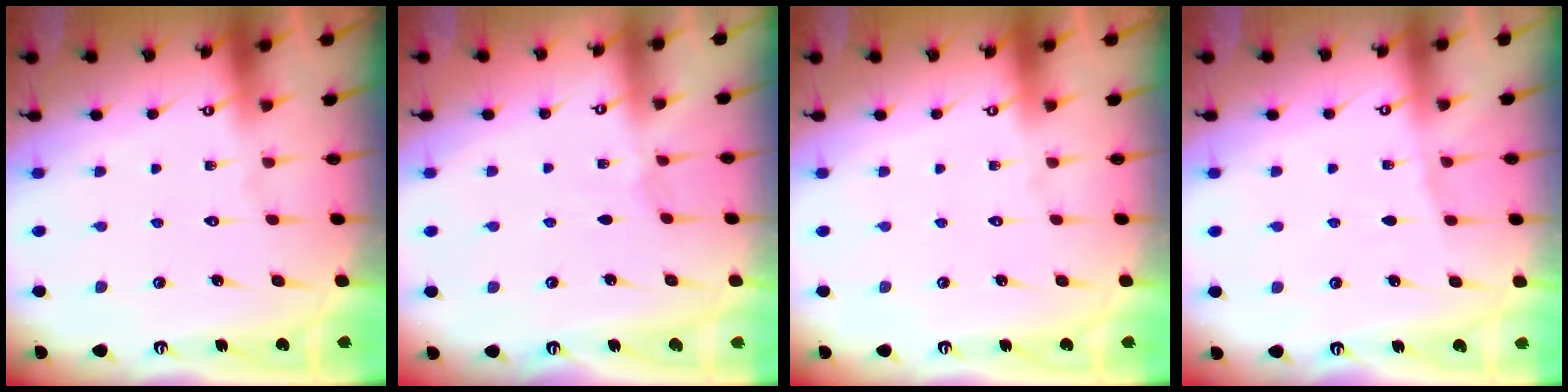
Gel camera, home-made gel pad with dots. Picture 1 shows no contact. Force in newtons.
{"total": 1.7, "press": 1.7, "slide": 0.4}
{"total": 0.0}
{"total": 3.0, "press": 2.9, "slide": 0.4}